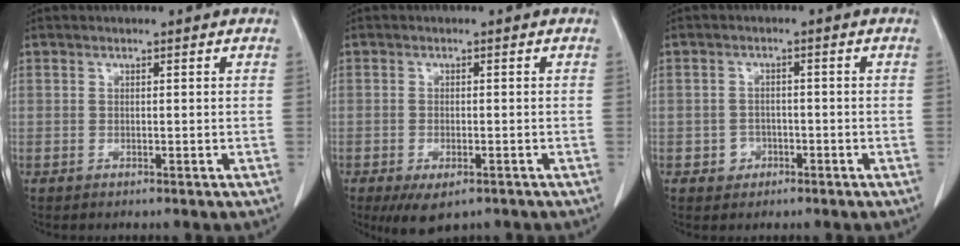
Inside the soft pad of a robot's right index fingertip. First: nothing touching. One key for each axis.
{"total": 5.2, "fx": -3.3, "fy": 2.2, "fz": 3.3, "tx": -0.058, "ty": -0.010, "tz": -0.046}
{"total": 2.5, "fx": -1.1, "fy": 2.2, "fz": 0.5, "tx": -0.006, "ty": 0.009, "tz": -0.015}